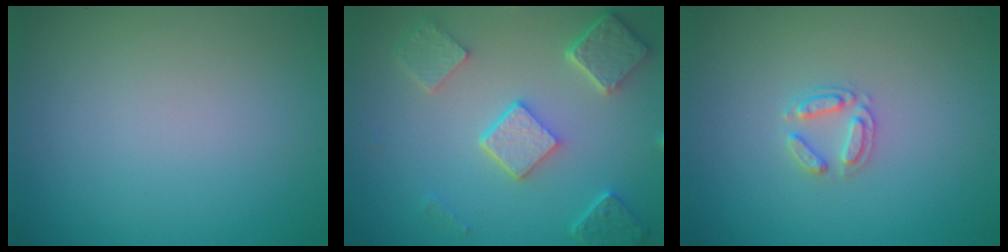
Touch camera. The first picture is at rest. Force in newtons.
{"total": 5.3, "press": 4.2, "slide": 3.3}
{"total": 1.9, "press": 1.9, "slide": 0.3}